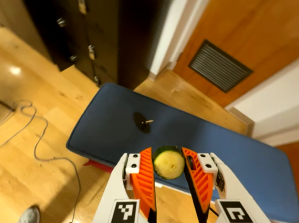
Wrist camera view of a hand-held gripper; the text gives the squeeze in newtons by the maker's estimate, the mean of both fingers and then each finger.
{"total": 7.8, "left": 8.0, "right": 7.7}